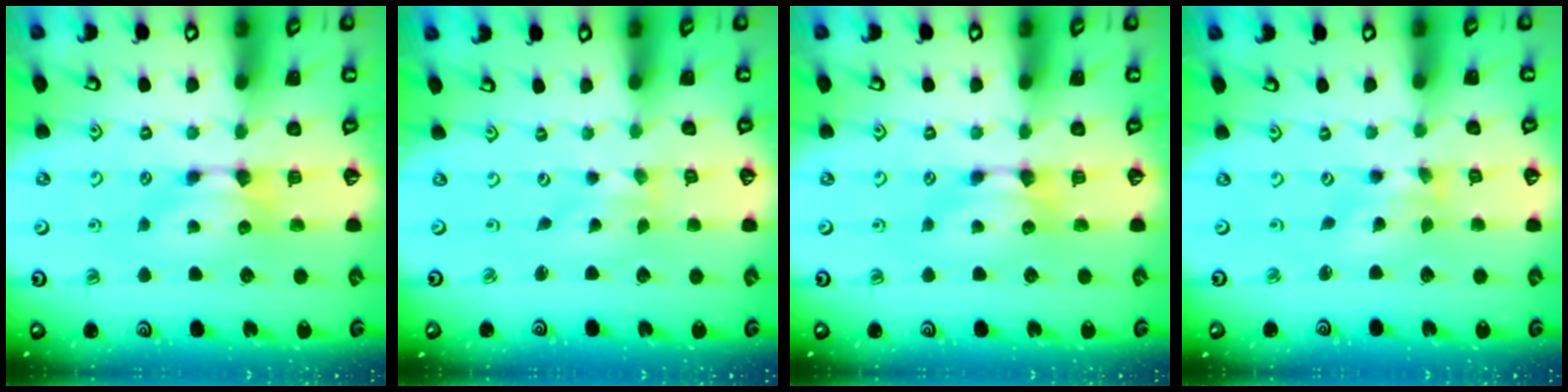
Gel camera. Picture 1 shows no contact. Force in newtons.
{"total": 3.6, "press": 3.5, "slide": 1.0}
{"total": 0.0}
{"total": 1.4, "press": 0.9, "slide": 1.1}